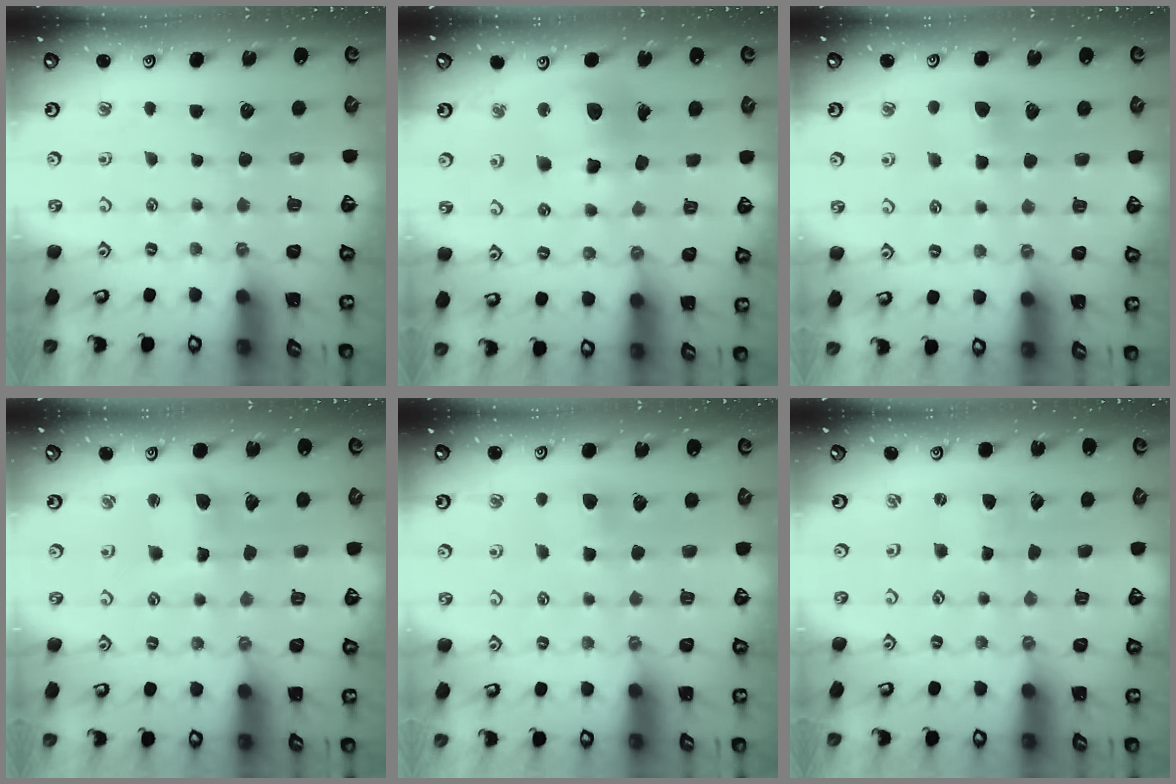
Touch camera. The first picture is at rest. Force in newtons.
{"total": 12.6, "press": 12.5, "slide": 1.5}
{"total": 6.3, "press": 6.2, "slide": 1.1}
{"total": 5.4, "press": 5.3, "slide": 0.7}
{"total": 5.7, "press": 5.7, "slide": 0.6}
{"total": 0.6, "press": 0.6, "slide": 0.0}